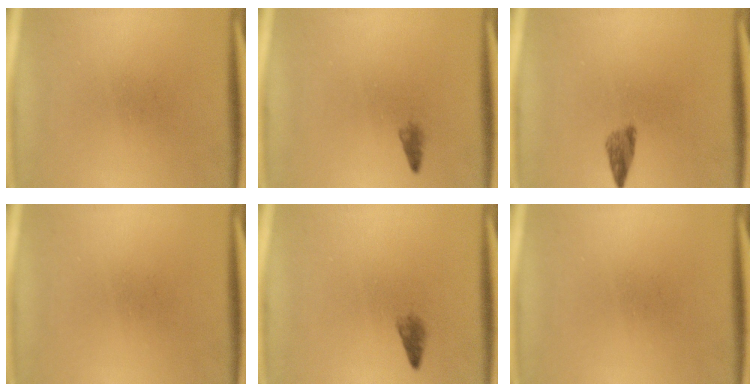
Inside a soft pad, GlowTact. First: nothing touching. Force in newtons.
{"total": 0.9}
{"total": 2.1}
{"total": 0.0}
{"total": 1.2}
{"total": 0.0}